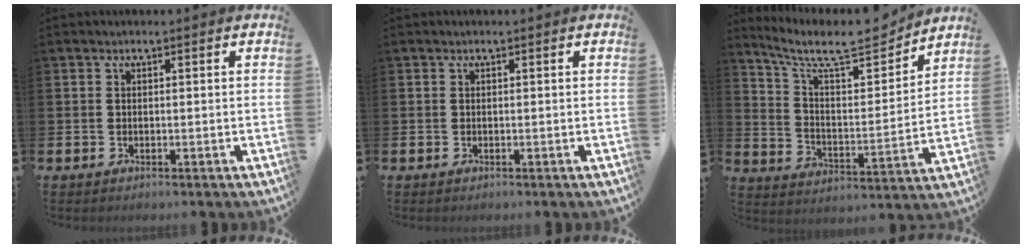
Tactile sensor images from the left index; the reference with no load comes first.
{"total": 0.0}
{"total": 9.4, "force": [8.3, 2.5, 3.6], "torque": [-0.094, -0.065, 0.142]}